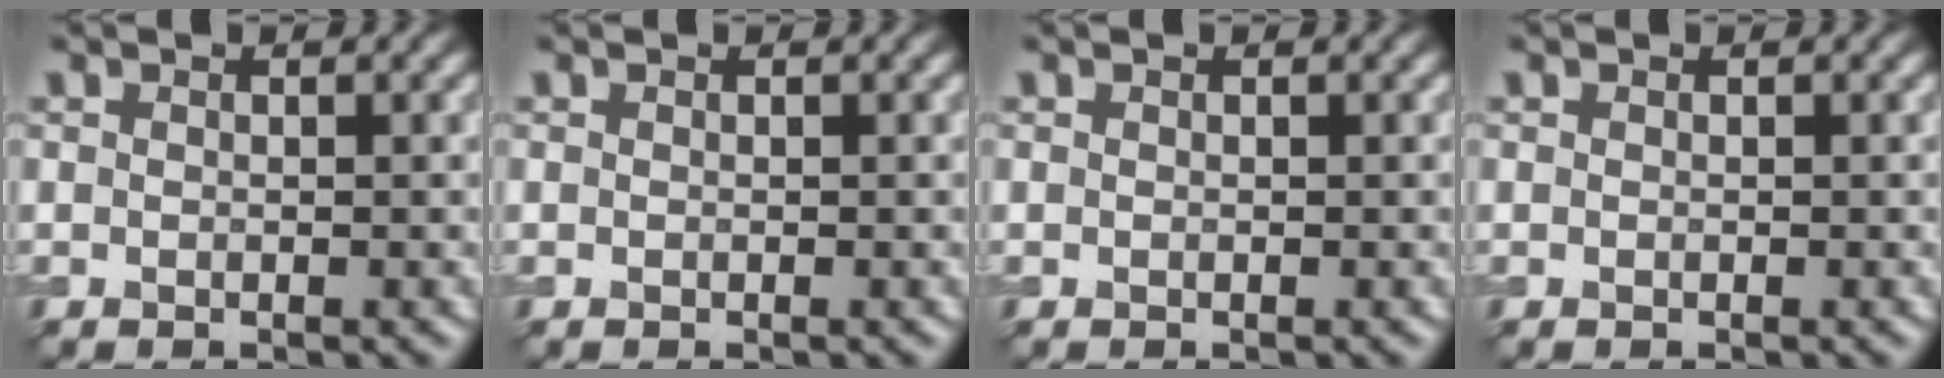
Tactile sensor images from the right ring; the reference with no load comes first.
{"total": 0.0}
{"total": 0.0}
{"total": 0.0}